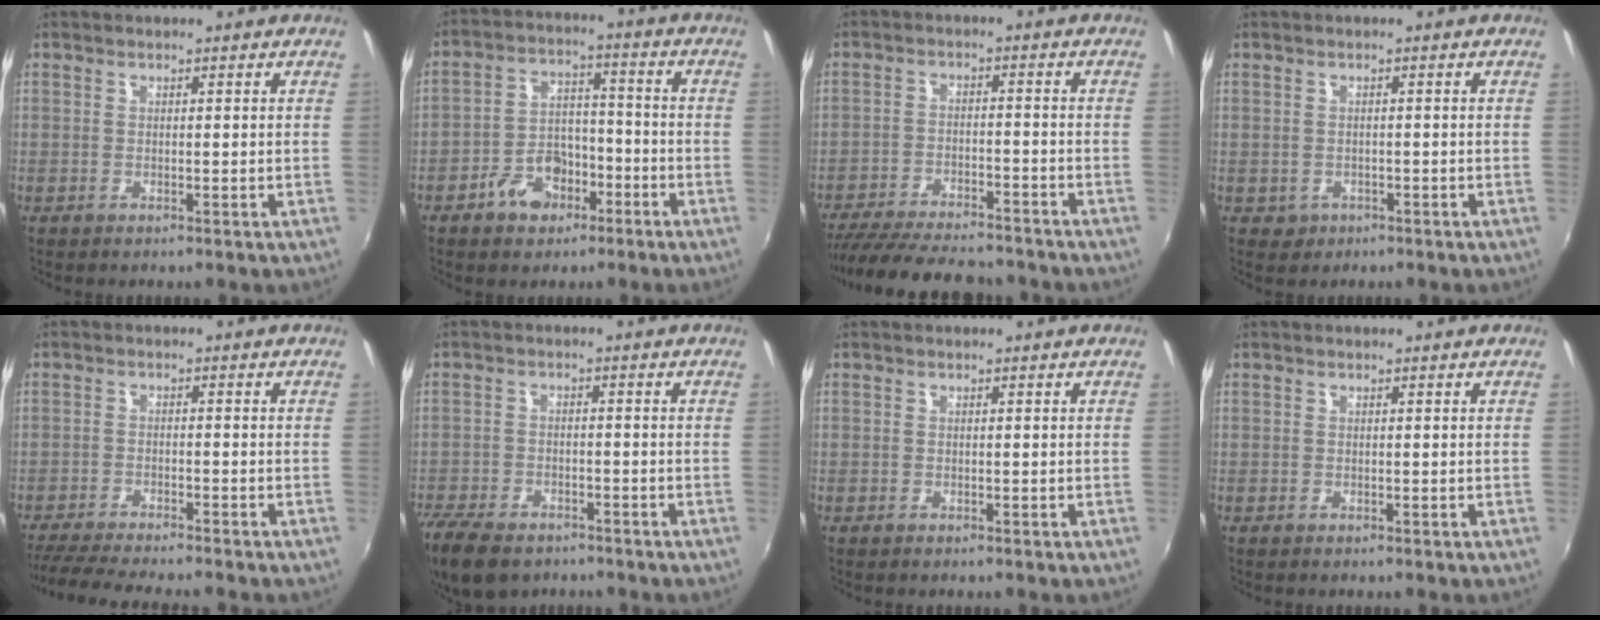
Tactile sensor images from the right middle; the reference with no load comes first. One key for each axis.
{"total": 8.6, "fx": -5.2, "fy": 5.5, "fz": 4.1, "tx": -0.086, "ty": 0.023, "tz": -0.079}
{"total": 18.9, "fx": -16.2, "fy": 4.8, "fz": 8.4, "tx": -0.173, "ty": -0.023, "tz": -0.244}
{"total": 2.1, "fx": -0.6, "fy": 1.9, "fz": 0.6, "tx": -0.015, "ty": -0.002, "tz": -0.005}
{"total": 9.7, "fx": -8.9, "fy": 0.1, "fz": 4.0, "tx": -0.100, "ty": -0.020, "tz": -0.148}
{"total": 11.7, "fx": -8.6, "fy": 5.8, "fz": 5.4, "tx": -0.149, "ty": -0.027, "tz": -0.154}
{"total": 0.0}
{"total": 0.0}